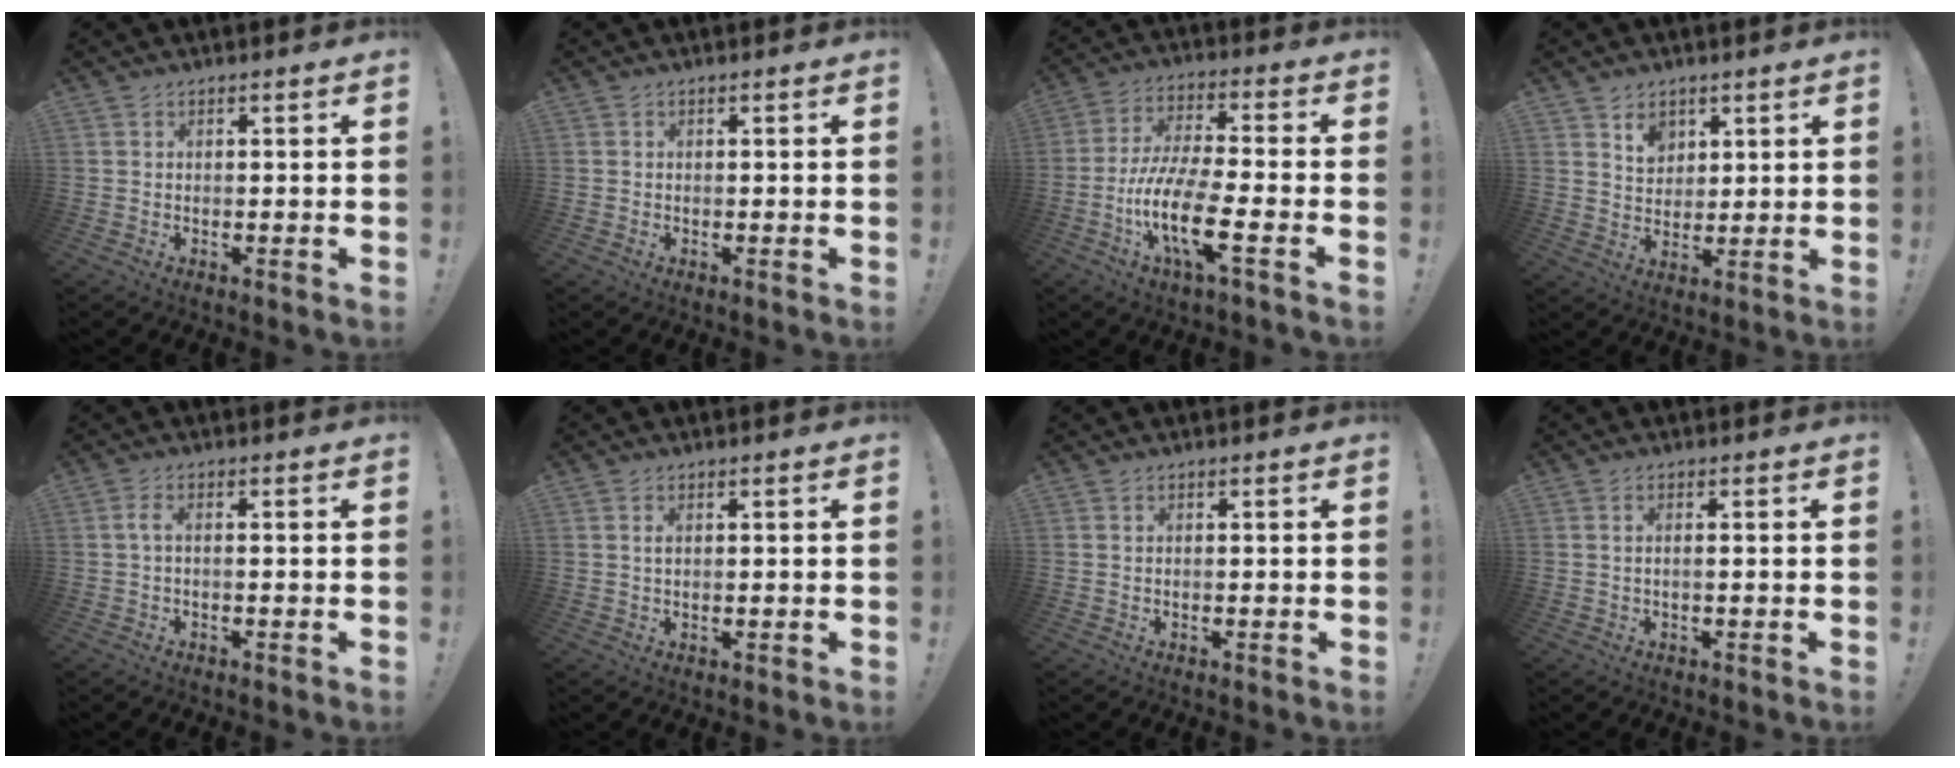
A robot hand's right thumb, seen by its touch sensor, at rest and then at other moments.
{"total": 0.0}
{"total": 17.5, "force": [-6.3, 4.7, 15.7], "torque": [-0.303, 0.013, -0.105]}
{"total": 6.2, "force": [3.7, 4.6, 1.8], "torque": [-0.018, -0.020, 0.066]}
{"total": 2.5, "force": [-0.4, 0.3, 2.4], "torque": [-0.055, 0.003, -0.010]}
{"total": 1.2, "force": [0.5, 0.4, 1.0], "torque": [-0.022, 0.002, 0.008]}
{"total": 0.0}
{"total": 1.4, "force": [-0.1, 0.0, 1.4], "torque": [-0.031, 0.002, -0.002]}